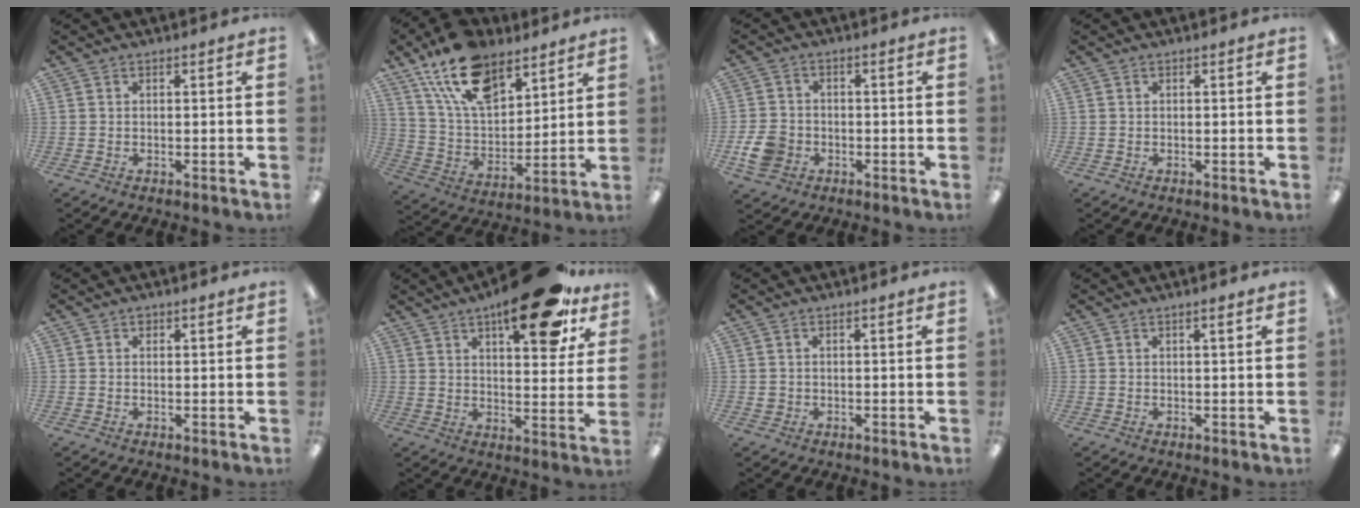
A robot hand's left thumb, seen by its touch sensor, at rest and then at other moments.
{"total": 18.0, "force": [11.5, 9.6, 9.9], "torque": [-0.189, -0.042, 0.213]}
{"total": 6.5, "force": [-2.4, 5.1, 3.4], "torque": [-0.071, 0.007, -0.045]}
{"total": 0.0}
{"total": 0.9, "force": [0.6, 0.6, 0.4], "torque": [-0.002, -0.001, 0.008]}
{"total": 19.5, "force": [12.5, 7.0, 13.2], "torque": [-0.177, -0.070, 0.197]}
{"total": 0.9, "force": [0.2, 0.9, 0.3], "torque": [-0.006, 0.005, 0.002]}
{"total": 1.3, "force": [0.8, 0.1, 1.0], "torque": [-0.020, 0.001, 0.013]}